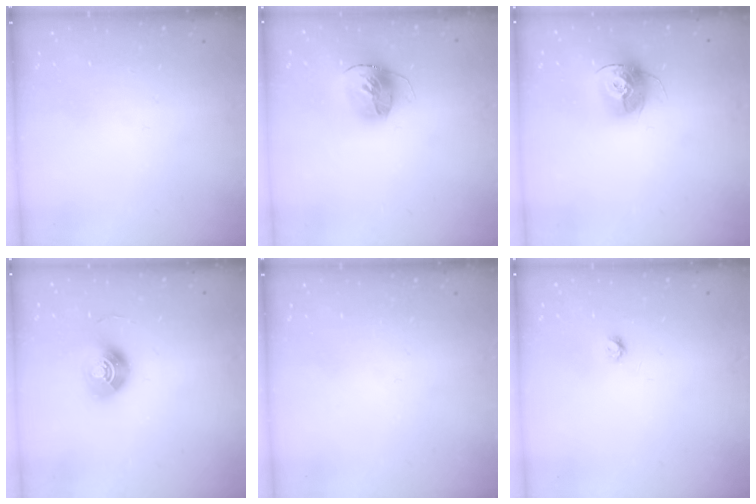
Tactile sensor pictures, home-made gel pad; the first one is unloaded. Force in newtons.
{"total": 15.4, "press": 15.3, "slide": 1.7}
{"total": 14.4, "press": 14.4, "slide": 1.3}
{"total": 9.9, "press": 9.9, "slide": 0.9}
{"total": 0.0}
{"total": 3.4, "press": 3.4, "slide": 0.3}